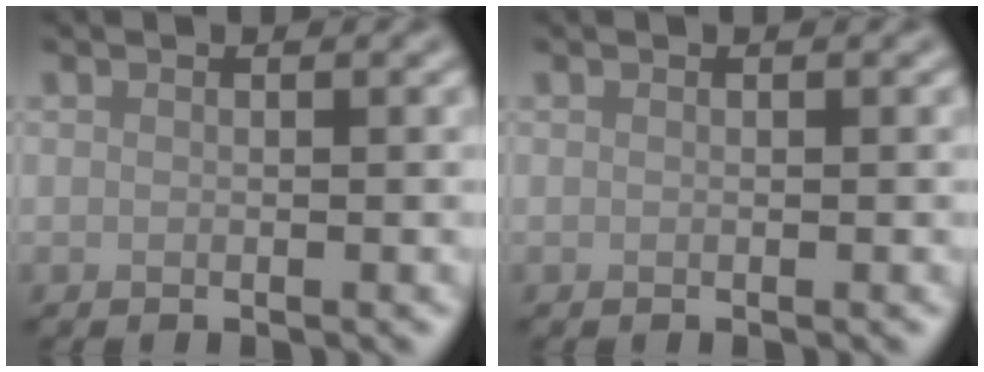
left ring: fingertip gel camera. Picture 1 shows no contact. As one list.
[{"total": 0.0}]